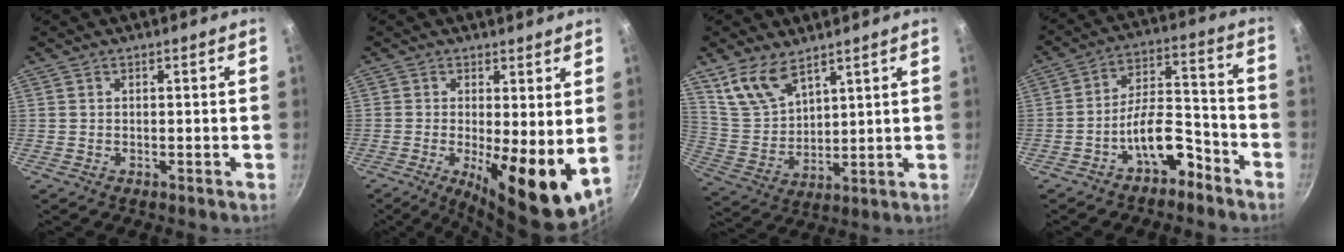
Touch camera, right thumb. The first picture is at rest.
{"total": 12.6, "force": [-0.7, 4.1, 11.9], "torque": [-0.158, -0.022, -0.005]}
{"total": 11.6, "force": [7.0, 6.6, 6.5], "torque": [-0.111, -0.025, 0.151]}
{"total": 10.2, "force": [-6.0, 4.8, 6.7], "torque": [-0.084, 0.073, -0.095]}